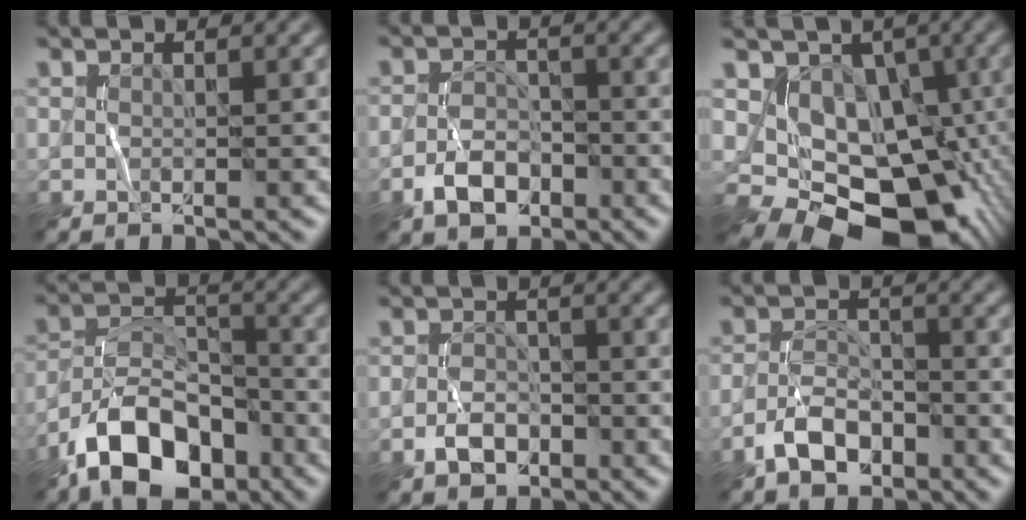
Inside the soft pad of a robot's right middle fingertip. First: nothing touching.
{"total": 3.3, "force": [-2.0, 2.1, 1.5], "torque": [-0.024, 0.006, -0.041]}
{"total": 11.6, "force": [-1.6, 8.6, 7.7], "torque": [-0.088, -0.019, -0.015]}
{"total": 9.1, "force": [-6.1, 4.8, 4.8], "torque": [-0.080, 0.008, -0.119]}
{"total": 2.3, "force": [-1.4, 1.5, 1.0], "torque": [-0.016, 0.007, -0.029]}
{"total": 3.8, "force": [-2.5, 2.1, 1.9], "torque": [-0.030, 0.008, -0.052]}